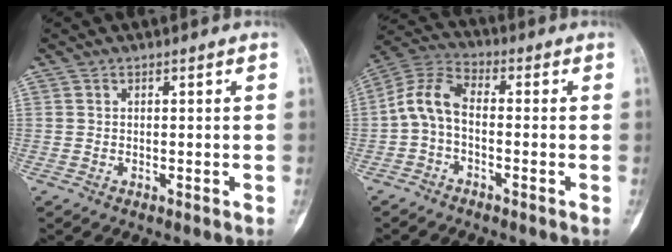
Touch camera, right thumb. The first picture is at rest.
{"total": 7.4, "force": [-1.4, 4.1, 6.0], "torque": [-0.122, 0.030, -0.042]}